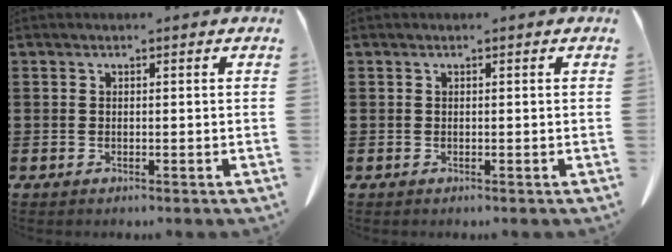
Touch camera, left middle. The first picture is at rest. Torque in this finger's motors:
{"motor_torque": [0.00, 0.00, 0.00, 0.00]}